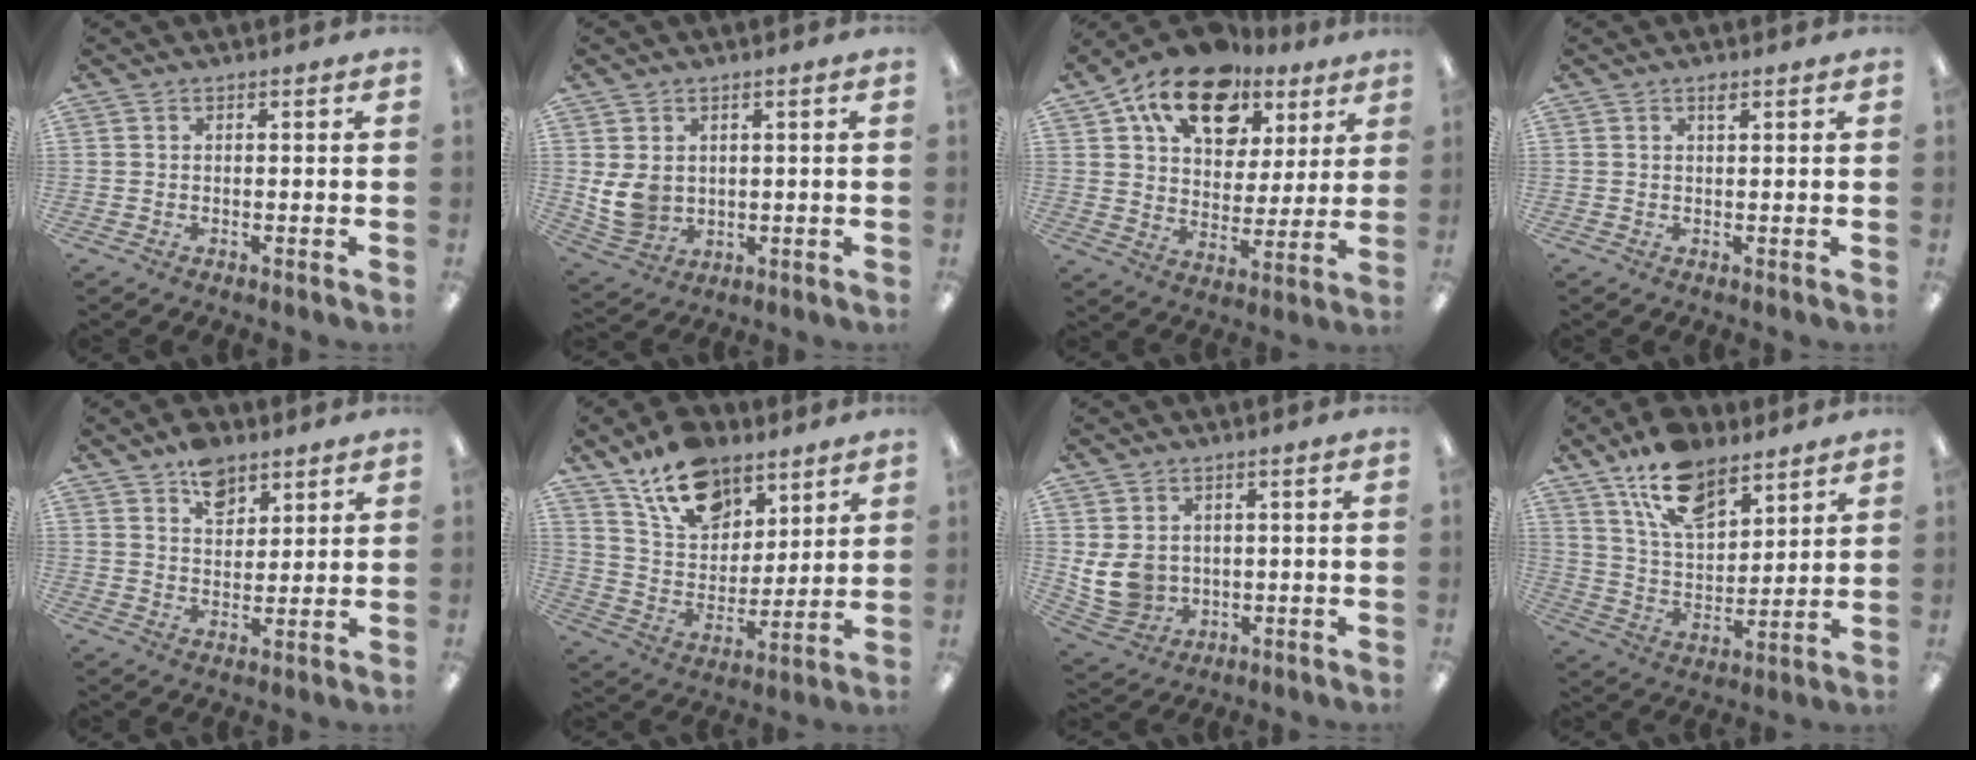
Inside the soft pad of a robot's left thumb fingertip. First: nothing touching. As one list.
[{"total": 7.1, "force": [1.6, 5.9, 3.7], "torque": [-0.086, 0.000, 0.035]}, {"total": 16.5, "force": [10.6, 10.0, 7.8], "torque": [-0.139, -0.052, 0.192]}, {"total": 1.4, "force": [1.0, 0.4, 0.9], "torque": [-0.013, -0.002, 0.015]}, {"total": 7.9, "force": [5.5, 4.7, 3.1], "torque": [-0.040, -0.025, 0.097]}, {"total": 16.0, "force": [11.1, 9.2, 6.8], "torque": [-0.115, -0.057, 0.207]}, {"total": 8.2, "force": [1.0, 7.1, 3.9], "torque": [-0.098, 0.004, 0.027]}, {"total": 14.7, "force": [10.0, 7.4, 7.8], "torque": [-0.137, -0.044, 0.184]}]